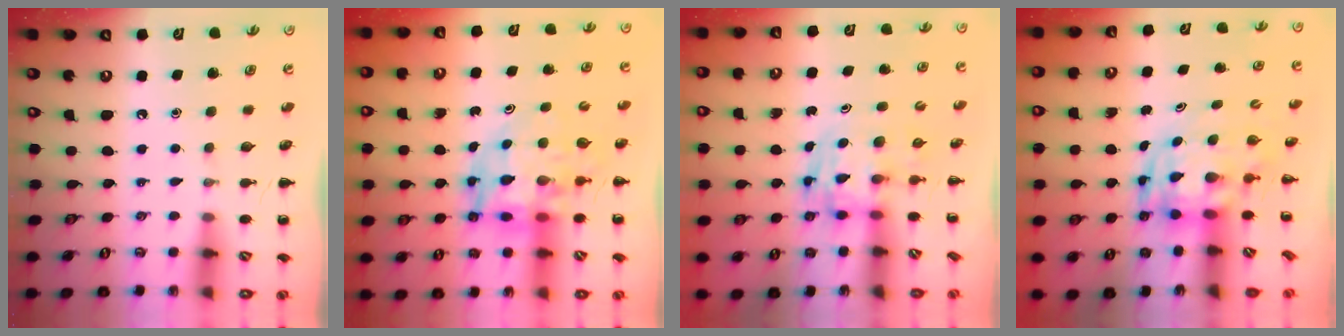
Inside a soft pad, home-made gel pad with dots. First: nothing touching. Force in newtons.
{"total": 11.1, "press": 10.6, "slide": 3.6}
{"total": 3.6, "press": 3.6, "slide": 0.6}
{"total": 3.2, "press": 3.1, "slide": 0.7}